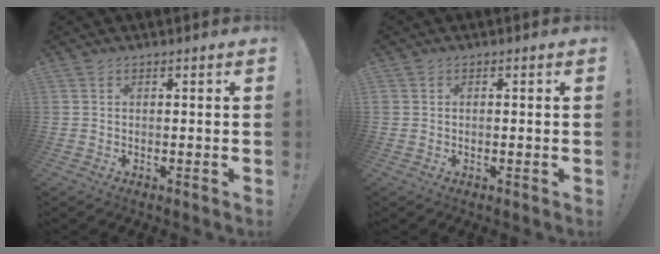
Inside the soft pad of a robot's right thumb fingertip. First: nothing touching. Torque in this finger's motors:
{"motor_torque": [-0.11, 0.00, -0.21, 0.16, 0.02]}